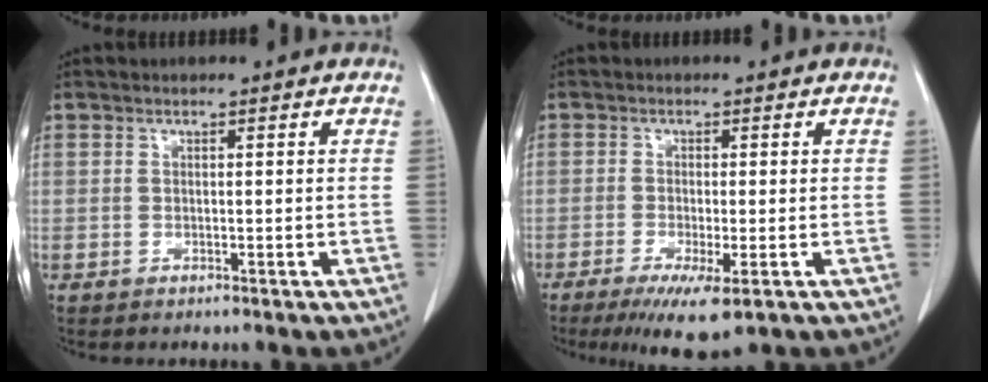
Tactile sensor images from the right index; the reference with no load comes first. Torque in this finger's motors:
{"motor_torque": [0.86, -0.65, 0.20, 0.11]}